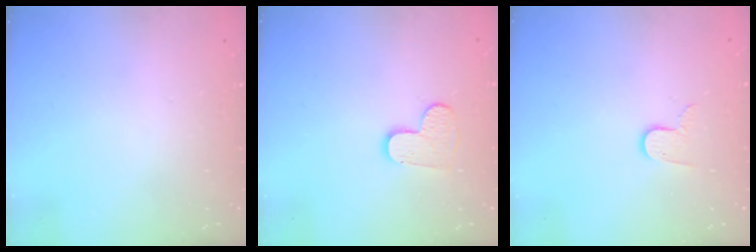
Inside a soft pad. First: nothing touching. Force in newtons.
{"total": 5.7, "press": 5.7, "slide": 0.3}
{"total": 6.5, "press": 6.4, "slide": 0.5}